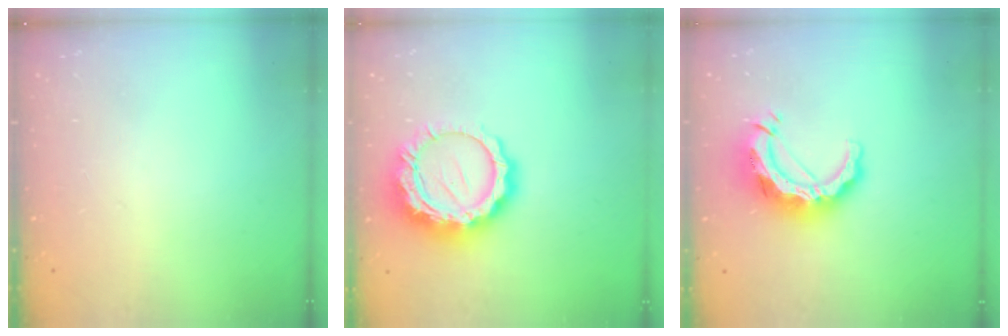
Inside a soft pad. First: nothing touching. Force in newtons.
{"total": 16.0, "press": 16.0, "slide": 1.2}
{"total": 12.9, "press": 12.8, "slide": 1.4}